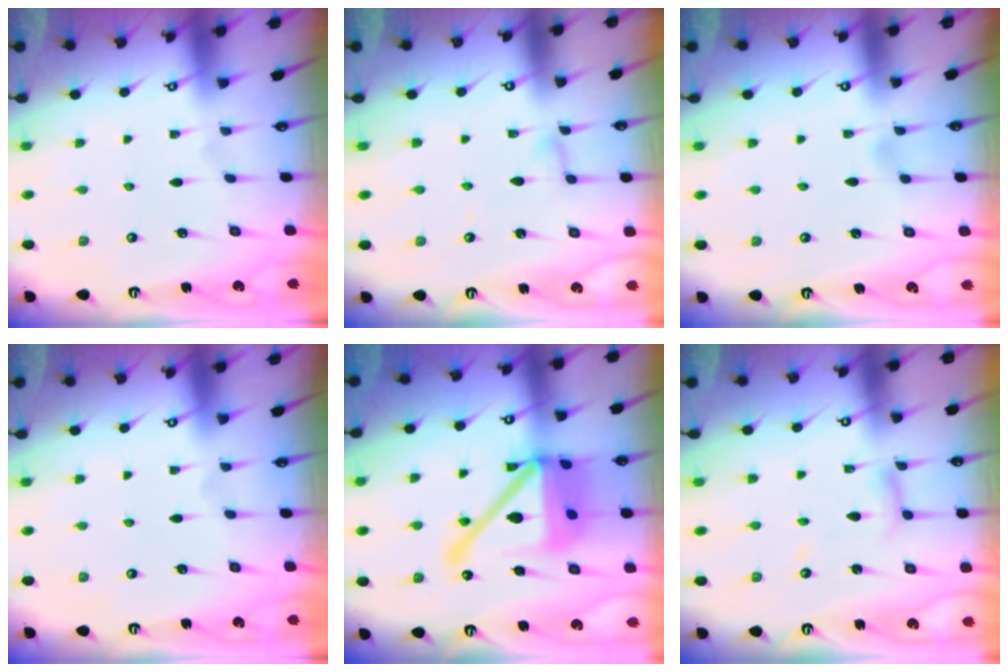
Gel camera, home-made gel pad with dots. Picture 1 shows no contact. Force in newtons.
{"total": 2.8, "press": 2.7, "slide": 0.3}
{"total": 2.9, "press": 2.9, "slide": 0.3}
{"total": 0.0}
{"total": 22.6, "press": 22.5, "slide": 2.7}
{"total": 7.1, "press": 7.0, "slide": 0.6}